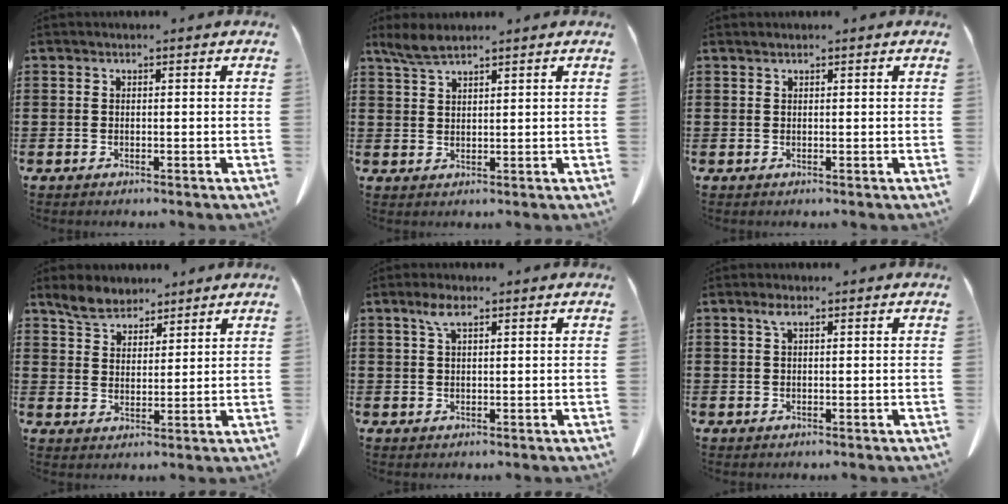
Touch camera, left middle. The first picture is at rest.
{"total": 3.3, "force": [2.6, 0.6, 1.9], "torque": [-0.044, -0.001, 0.050]}
{"total": 0.5, "force": [0.5, 0.0, 0.2], "torque": [-0.006, -0.004, 0.011]}
{"total": 5.2, "force": [4.7, 2.0, 1.2], "torque": [-0.040, -0.007, 0.089]}
{"total": 2.9, "force": [1.5, 0.9, 2.3], "torque": [-0.051, 0.005, 0.026]}
{"total": 1.8, "force": [0.9, 0.7, 1.5], "torque": [-0.033, 0.003, 0.015]}